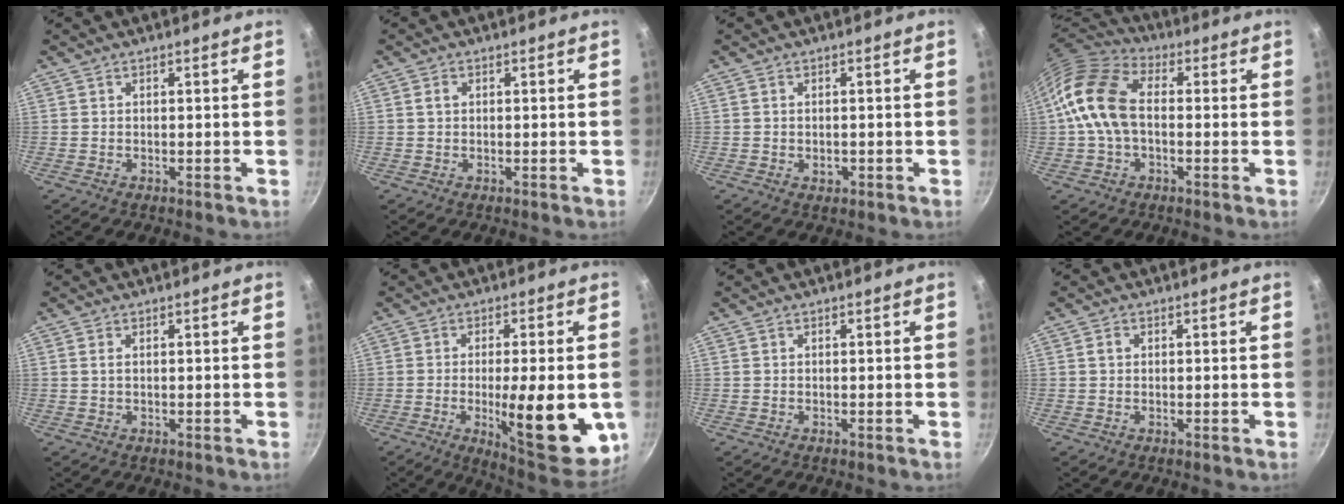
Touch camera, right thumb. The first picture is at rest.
{"total": 1.4, "force": [0.3, 1.0, 0.9], "torque": [-0.013, 0.005, 0.004]}
{"total": 1.6, "force": [-0.4, 1.2, 1.1], "torque": [-0.015, -0.001, -0.005]}
{"total": 13.2, "force": [0.0, 8.5, 10.1], "torque": [-0.180, 0.035, -0.020]}
{"total": 1.2, "force": [0.3, 0.6, 0.9], "torque": [-0.019, 0.001, 0.004]}
{"total": 18.1, "force": [-3.6, 5.4, 16.9], "torque": [-0.207, -0.003, -0.040]}
{"total": 0.0}
{"total": 1.4, "force": [0.3, 1.1, 0.8], "torque": [-0.010, 0.005, 0.004]}